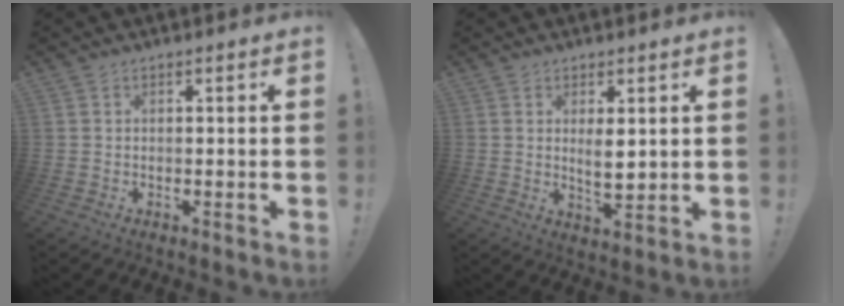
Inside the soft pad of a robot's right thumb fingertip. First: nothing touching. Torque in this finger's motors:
{"motor_torque": [0.09, 0.63, 0.17, 0.45, -0.01]}